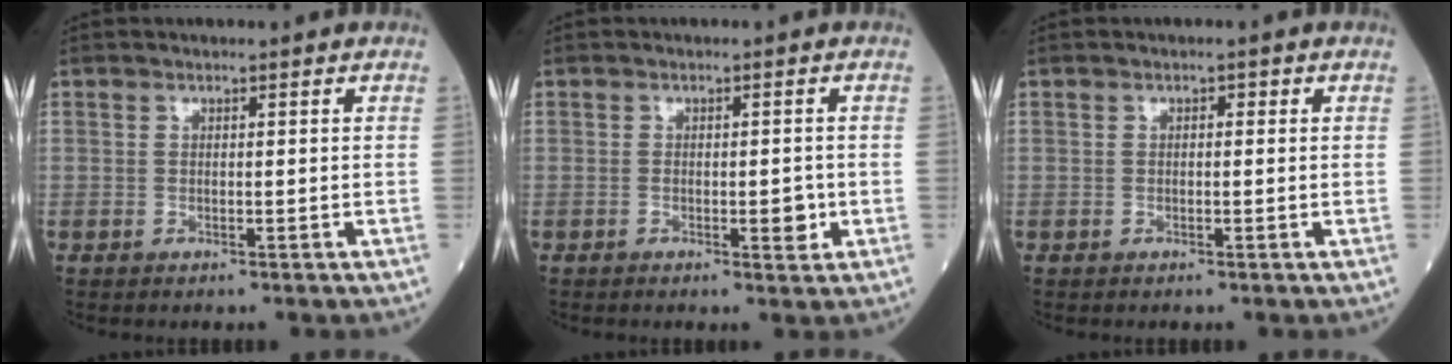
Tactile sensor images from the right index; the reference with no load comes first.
{"total": 2.5, "force": [-0.6, 0.8, 2.3], "torque": [-0.034, -0.003, -0.005]}
{"total": 0.5, "force": [0.1, 0.3, 0.4], "torque": [-0.003, 0.003, -0.001]}